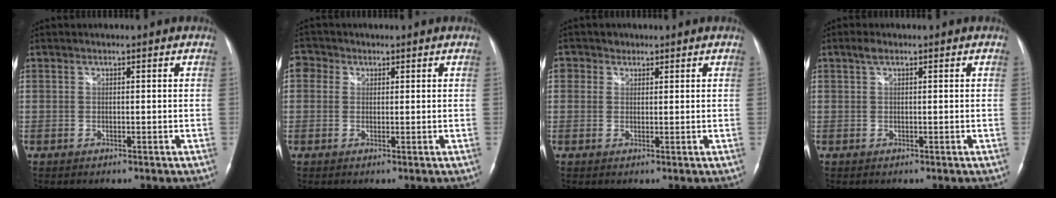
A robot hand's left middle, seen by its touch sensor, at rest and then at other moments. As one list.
[{"total": 2.7, "force": [0.9, 2.4, 0.9], "torque": [-0.017, 0.013, 0.014]}, {"total": 2.2, "force": [1.1, 1.9, 0.2], "torque": [0.003, 0.003, 0.013]}, {"total": 0.7, "force": [0.3, 0.3, 0.5], "torque": [-0.008, 0.007, 0.004]}]